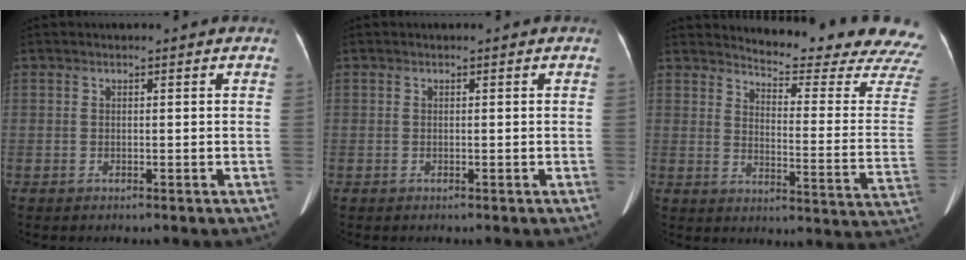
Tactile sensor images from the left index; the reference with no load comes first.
{"total": 0.0}
{"total": 19.9, "force": [19.3, -0.6, 4.9], "torque": [-0.074, -0.144, 0.218]}